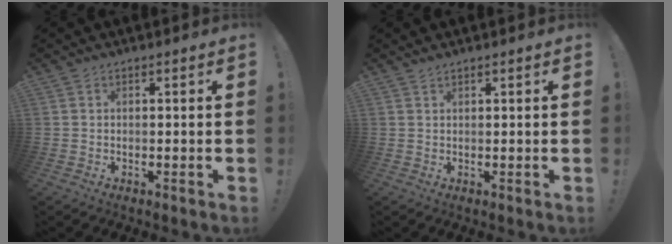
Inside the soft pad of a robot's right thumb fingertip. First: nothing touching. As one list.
[{"total": 1.0, "force": [0.9, -0.1, 0.4], "torque": [-0.005, -0.003, 0.015]}]